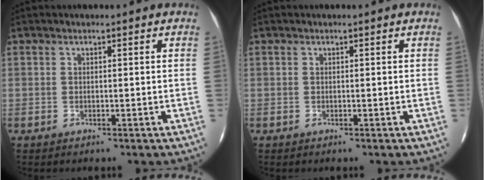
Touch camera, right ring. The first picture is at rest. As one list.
[{"total": 0.0}]